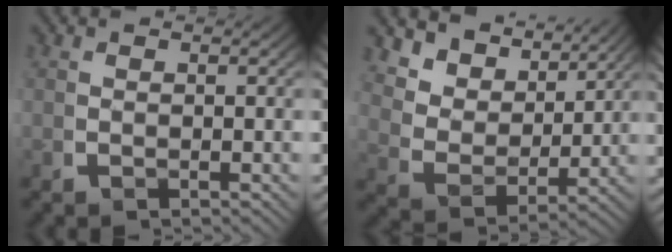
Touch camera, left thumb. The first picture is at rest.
{"total": 7.2, "force": [3.7, 4.3, 4.4], "torque": [-0.099, -0.005, 0.063]}